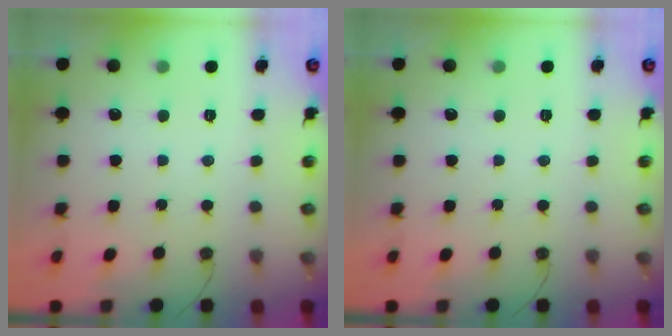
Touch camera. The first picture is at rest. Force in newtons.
{"total": 0.0}